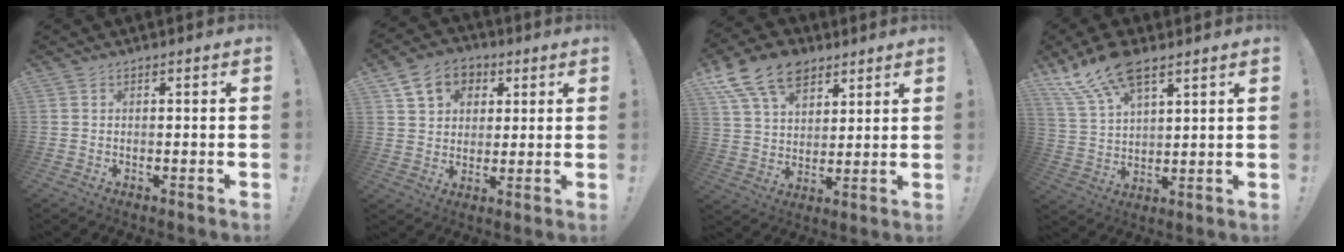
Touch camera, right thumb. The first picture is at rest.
{"total": 11.3, "force": [5.1, 8.8, 5.0], "torque": [-0.072, -0.016, 0.100]}
{"total": 15.6, "force": [9.4, 10.0, 7.5], "torque": [-0.129, -0.049, 0.179]}
{"total": 13.2, "force": [9.1, 5.7, 7.6], "torque": [-0.152, -0.042, 0.168]}